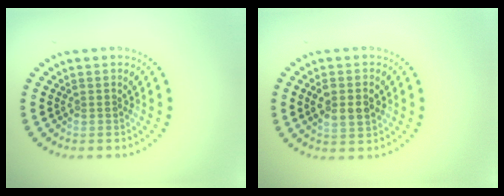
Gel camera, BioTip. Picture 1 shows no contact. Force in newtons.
{"total": 2.8, "press": 2.8, "slide": 0.4}